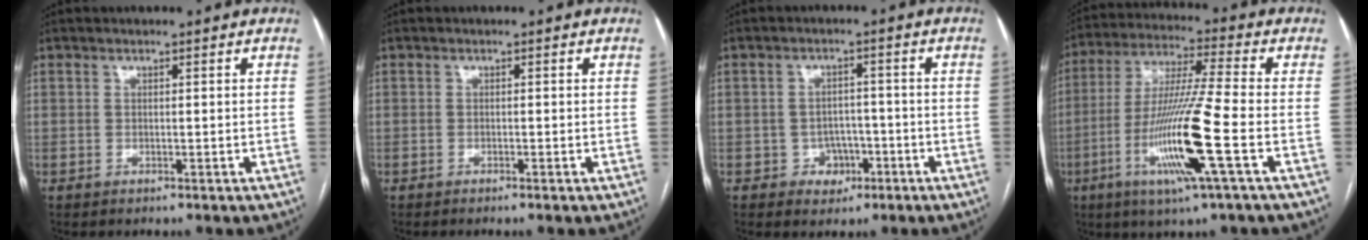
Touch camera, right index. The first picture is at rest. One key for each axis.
{"total": 0.7, "fx": -0.5, "fy": -0.2, "fz": 0.4, "tx": -0.006, "ty": 0.003, "tz": -0.011}
{"total": 3.9, "fx": -1.7, "fy": 3.3, "fz": 1.1, "tx": -0.003, "ty": 0.011, "tz": -0.018}
{"total": 15.2, "fx": -4.8, "fy": -0.8, "fz": 14.3, "tx": -0.291, "ty": -0.018, "tz": -0.097}